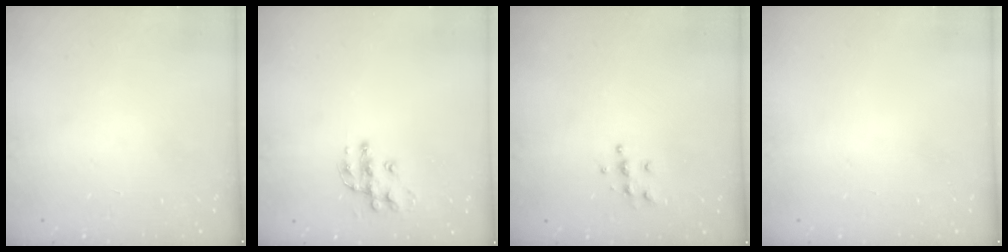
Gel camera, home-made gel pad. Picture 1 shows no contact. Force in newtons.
{"total": 10.7, "press": 10.7, "slide": 0.6}
{"total": 5.5, "press": 5.5, "slide": 0.5}
{"total": 0.0}